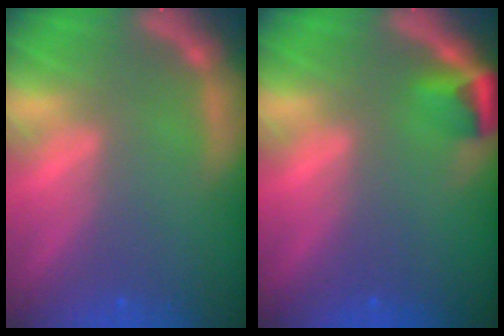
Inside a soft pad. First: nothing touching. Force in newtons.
{"total": 2.4}